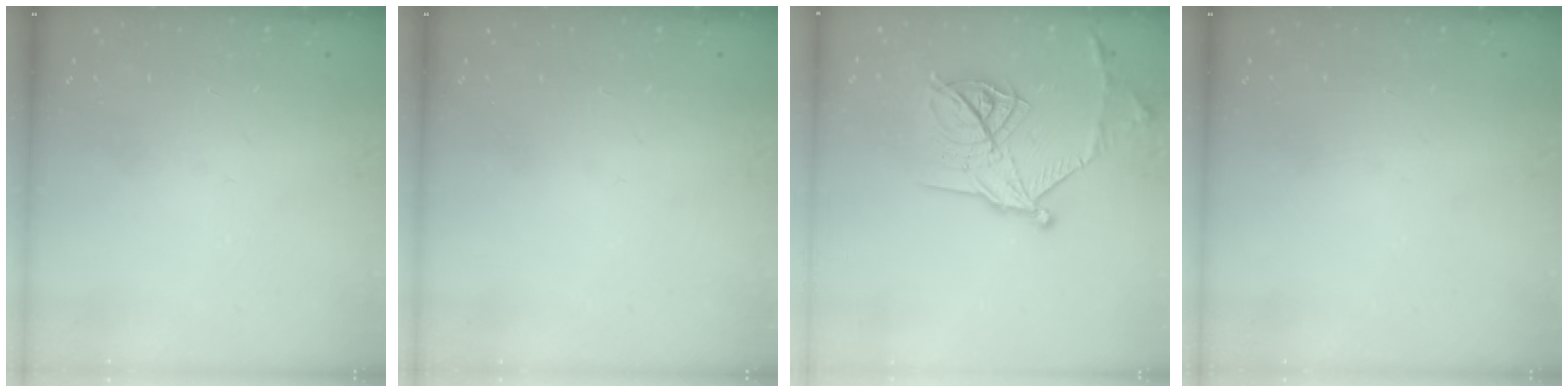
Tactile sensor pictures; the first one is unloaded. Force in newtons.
{"total": 0.0}
{"total": 17.6, "press": 17.6, "slide": 0.9}
{"total": 0.0}